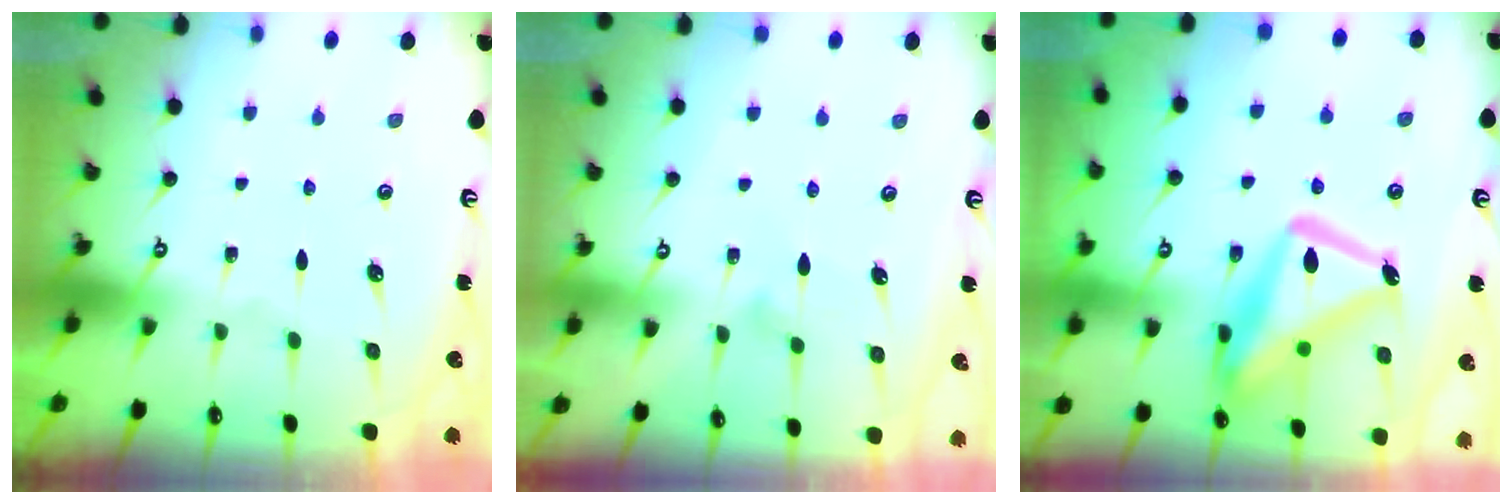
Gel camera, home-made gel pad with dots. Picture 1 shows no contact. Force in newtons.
{"total": 8.2, "press": 8.1, "slide": 0.4}
{"total": 17.7, "press": 17.6, "slide": 1.6}